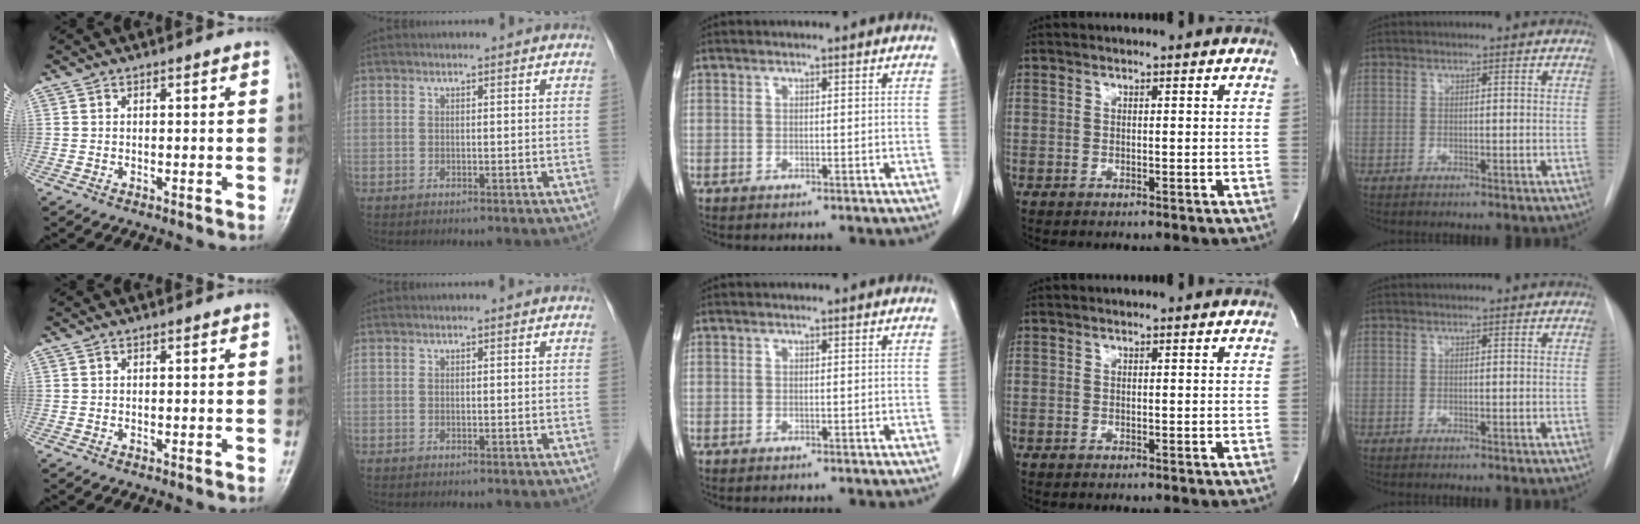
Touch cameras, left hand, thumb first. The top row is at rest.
{}